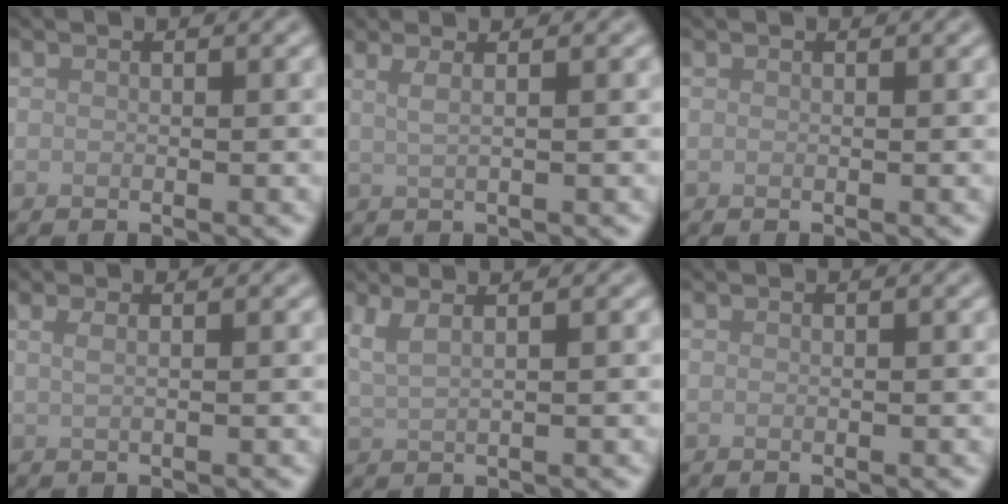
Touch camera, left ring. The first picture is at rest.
{"total": 3.2, "force": [1.5, 1.5, 2.4], "torque": [-0.025, 0.009, -0.008]}
{"total": 0.0}
{"total": 2.1, "force": [0.9, 1.0, 1.6], "torque": [-0.021, -0.002, 0.000]}
{"total": 2.8, "force": [1.8, 1.0, 1.9], "torque": [-0.026, 0.009, 0.020]}
{"total": 0.0}